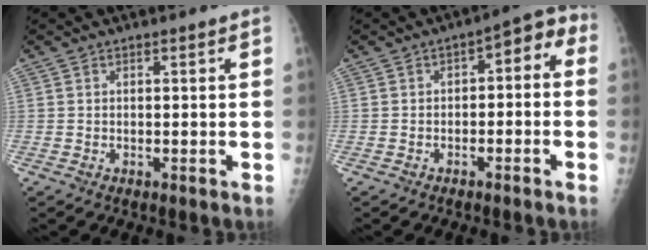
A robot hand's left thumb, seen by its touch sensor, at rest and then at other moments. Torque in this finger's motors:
{"motor_torque": [-0.29, 0.44, 0.23, 0.27, 0.06]}